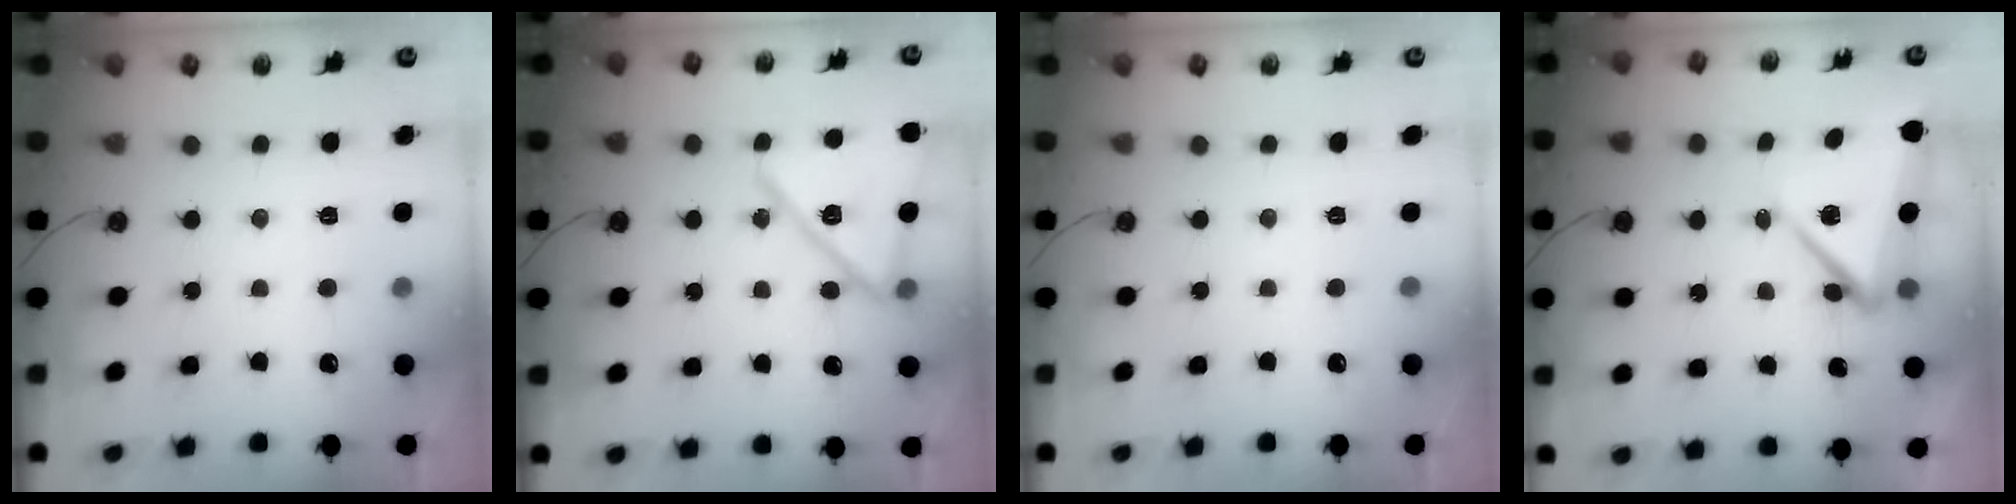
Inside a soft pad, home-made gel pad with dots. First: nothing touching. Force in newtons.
{"total": 16.6, "press": 16.5, "slide": 0.7}
{"total": 0.0}
{"total": 9.4, "press": 9.3, "slide": 1.4}